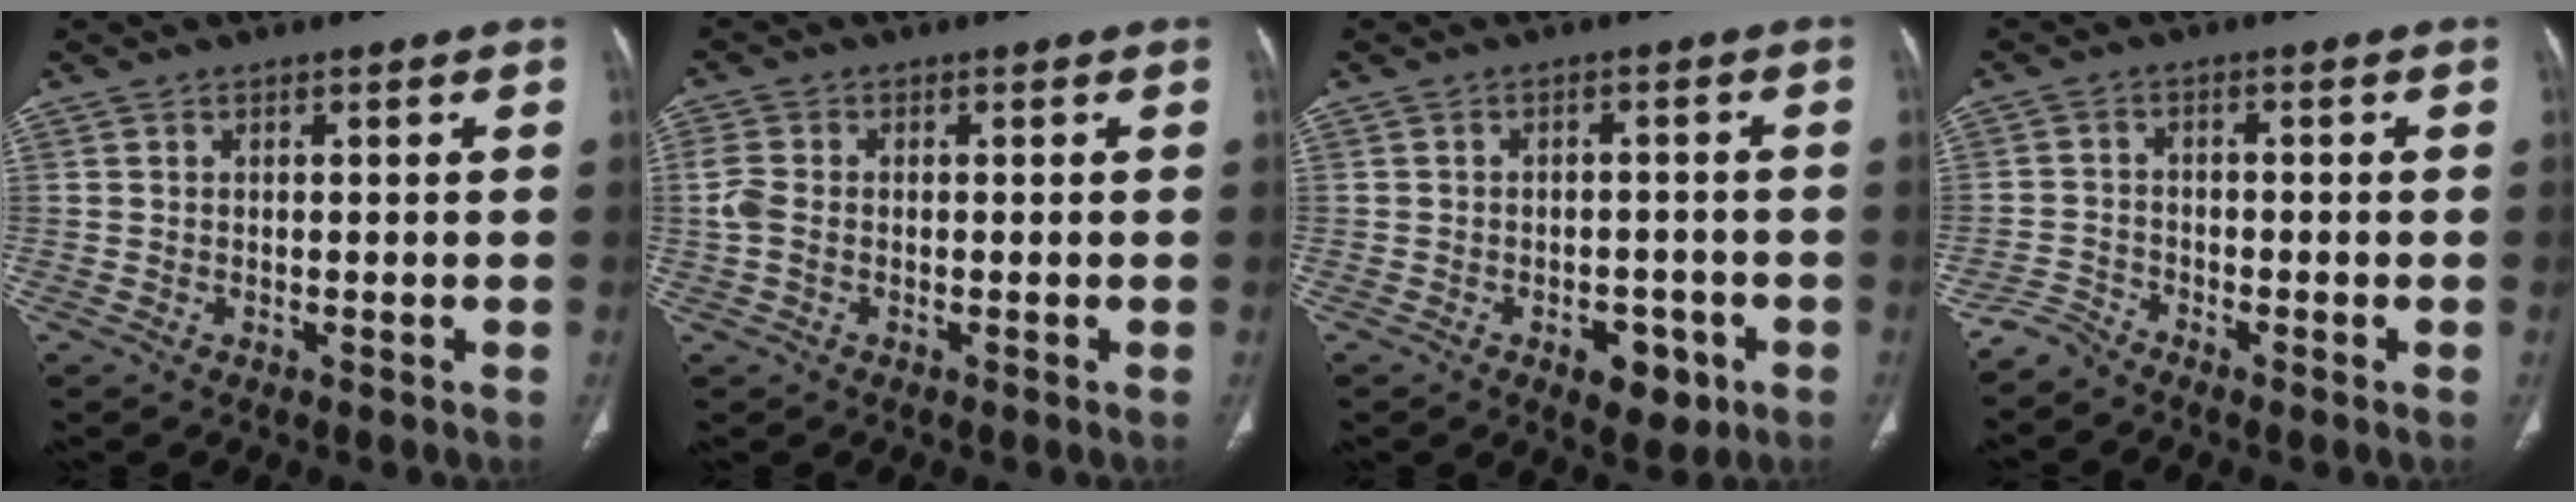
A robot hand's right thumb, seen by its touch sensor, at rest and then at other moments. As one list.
[{"total": 3.6, "force": [-0.4, 2.5, 2.5], "torque": [-0.075, 0.003, -0.011]}, {"total": 6.2, "force": [-2.8, 3.6, 4.1], "torque": [-0.031, 0.013, -0.031]}, {"total": 2.7, "force": [-2.7, 0.3, -0.3], "torque": [0.009, -0.003, -0.061]}]